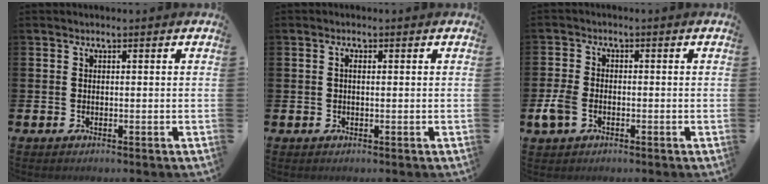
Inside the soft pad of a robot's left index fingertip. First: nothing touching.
{"total": 0.7, "force": [0.2, 0.2, 0.7], "torque": [-0.005, -0.001, 0.001]}
{"total": 3.7, "force": [-1.2, 2.5, 2.5], "torque": [-0.042, 0.003, -0.025]}